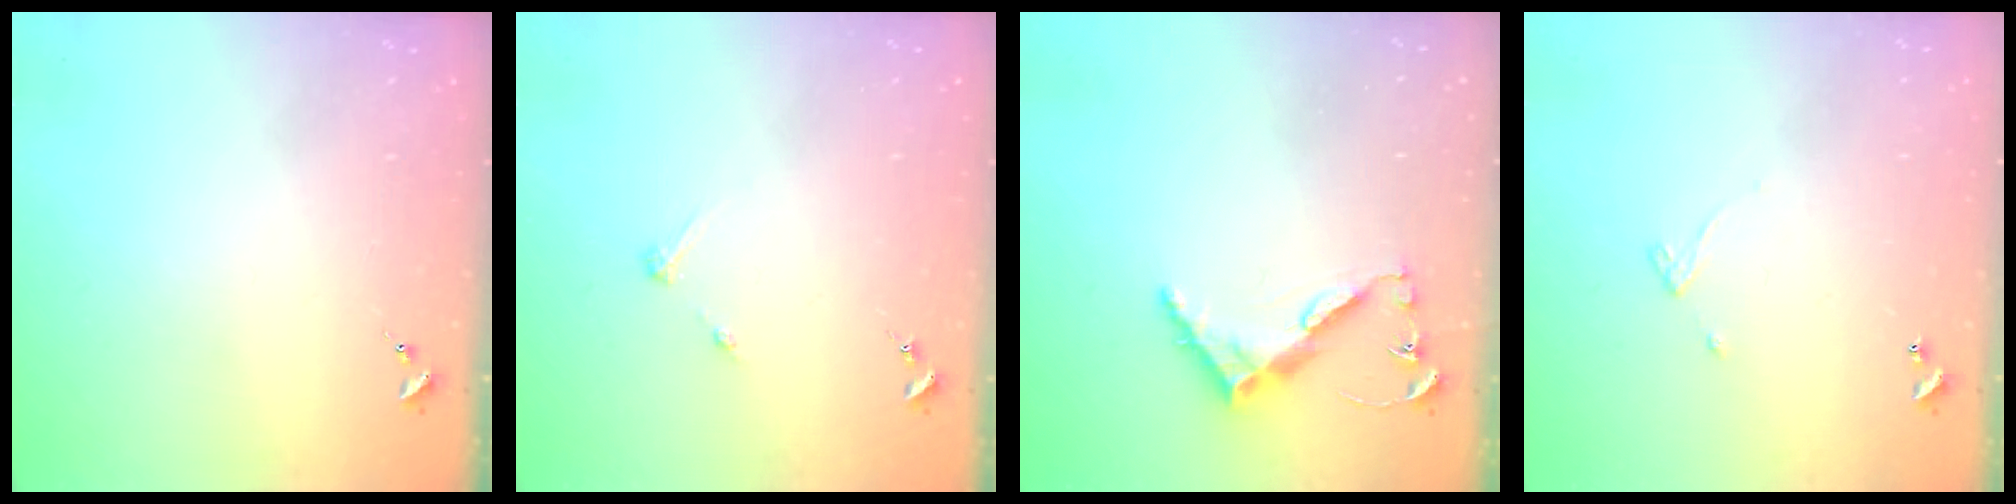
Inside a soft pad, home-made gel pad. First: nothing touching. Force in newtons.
{"total": 2.7, "press": 2.7, "slide": 0.3}
{"total": 8.2, "press": 8.1, "slide": 0.6}
{"total": 3.2, "press": 3.2, "slide": 0.4}